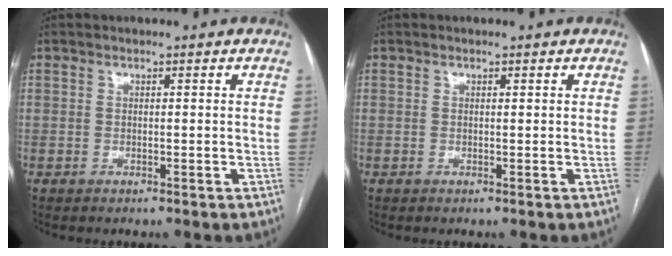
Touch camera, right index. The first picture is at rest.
{"total": 0.0}